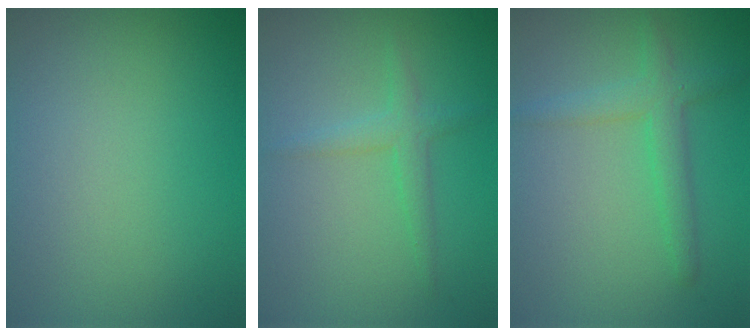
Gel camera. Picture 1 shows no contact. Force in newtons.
{"total": 2.0, "press": 2.0, "slide": 0.0}
{"total": 2.9, "press": 2.9, "slide": 0.1}